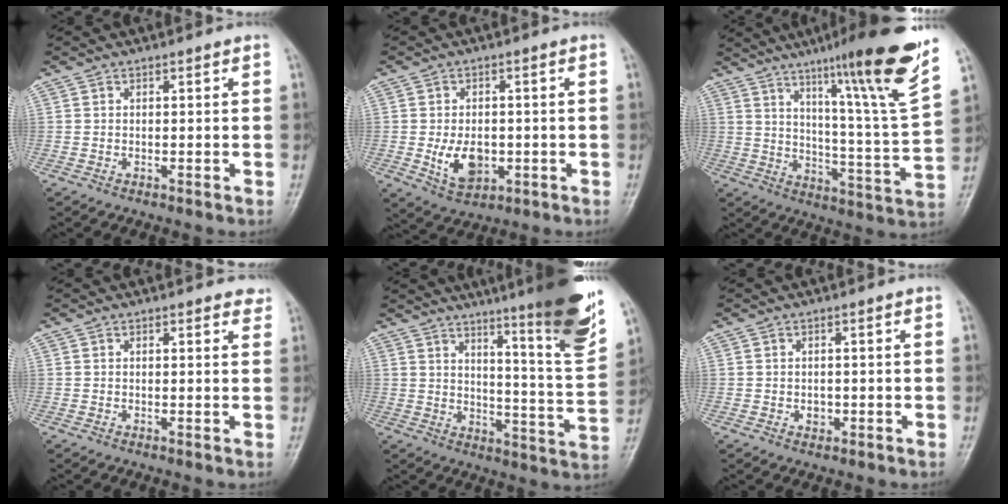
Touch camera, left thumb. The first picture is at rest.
{"total": 7.1, "force": [-1.2, 4.8, 5.1], "torque": [-0.074, -0.007, -0.010]}
{"total": 21.5, "force": [13.7, 0.5, 16.6], "torque": [-0.220, -0.067, 0.201]}
{"total": 2.4, "force": [2.1, 0.9, 0.9], "torque": [0.006, -0.006, 0.013]}
{"total": 20.7, "force": [13.5, 1.8, 15.6], "torque": [-0.192, -0.077, 0.188]}
{"total": 1.4, "force": [-0.2, 1.1, 0.7], "torque": [-0.005, 0.002, 0.000]}